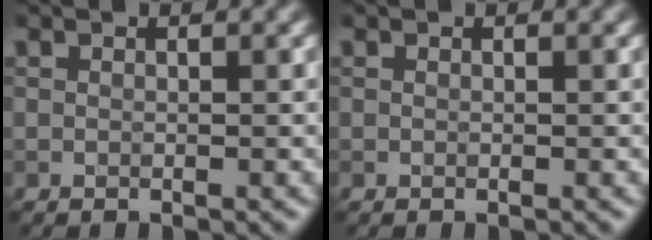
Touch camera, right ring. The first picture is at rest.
{"total": 0.0}